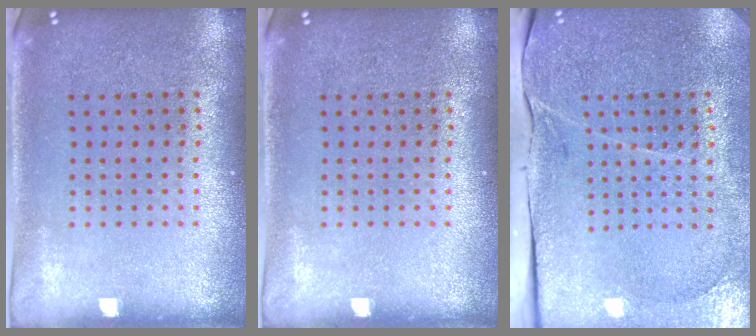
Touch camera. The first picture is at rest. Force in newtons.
{"total": 0.0}
{"total": 3.3, "press": 3.2, "slide": 0.6}